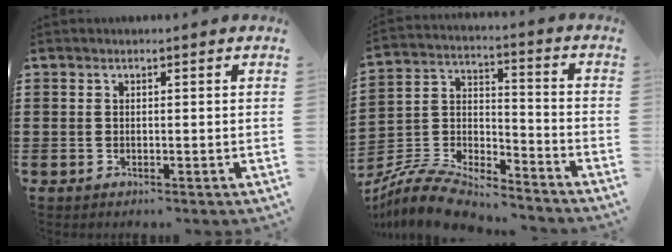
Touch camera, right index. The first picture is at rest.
{"total": 8.6, "force": [-8.1, 1.7, 2.0], "torque": [-0.052, 0.007, -0.164]}